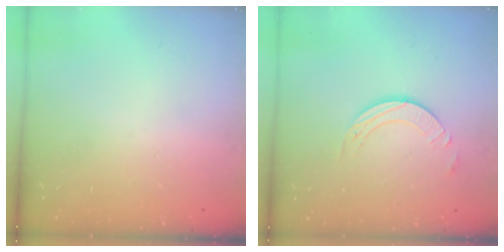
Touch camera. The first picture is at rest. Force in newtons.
{"total": 3.7, "press": 3.7, "slide": 0.3}